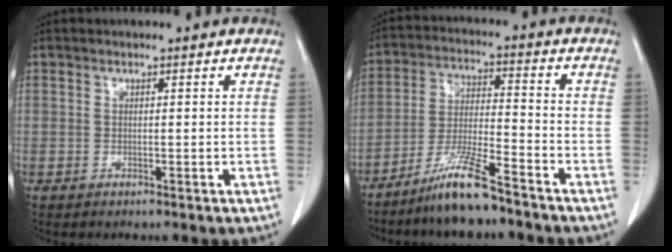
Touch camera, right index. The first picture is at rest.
{"total": 9.2, "force": [-7.2, 0.3, 5.8], "torque": [-0.117, -0.023, -0.138]}